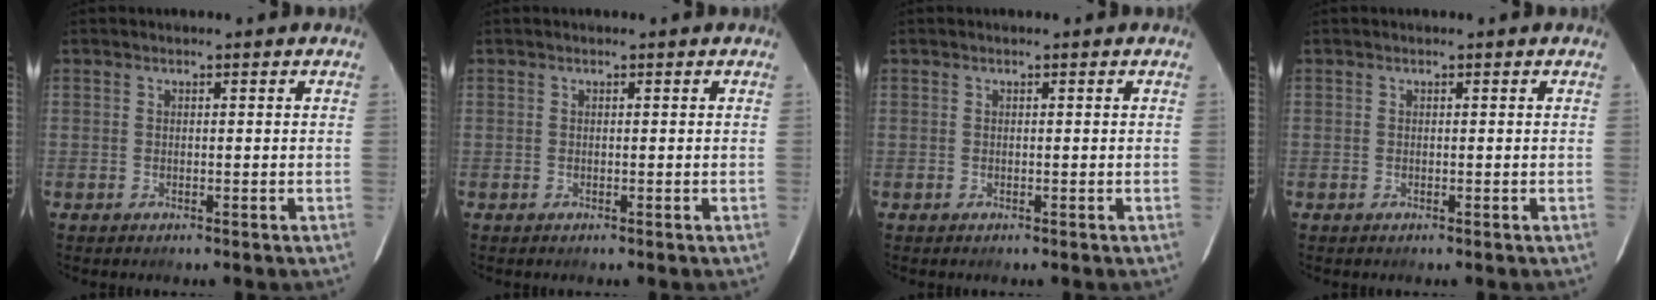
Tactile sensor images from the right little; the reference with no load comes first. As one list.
[{"total": 0.0}, {"total": 0.0}, {"total": 0.0}]